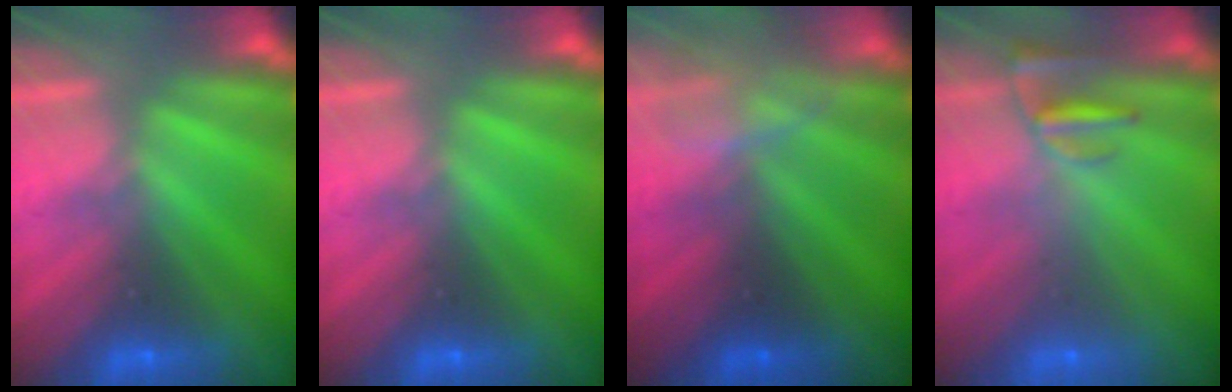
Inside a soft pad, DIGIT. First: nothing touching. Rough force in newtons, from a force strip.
{"total": 0.0}
{"total": 2.4}
{"total": 2.4}